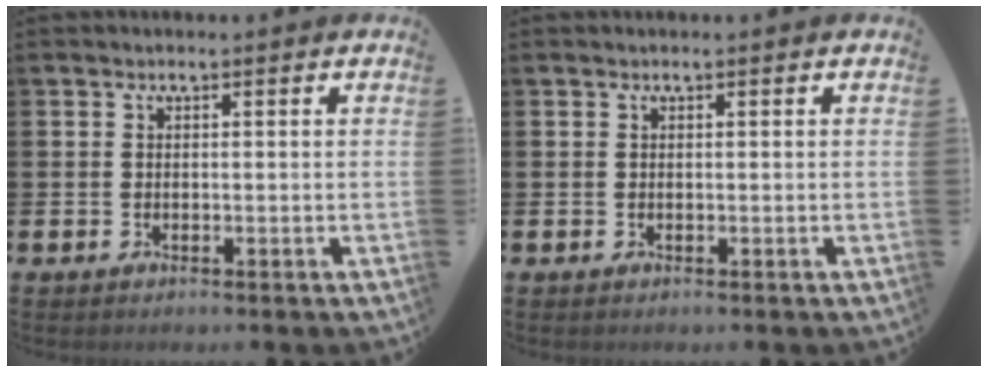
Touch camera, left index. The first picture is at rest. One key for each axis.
{"total": 0.0}